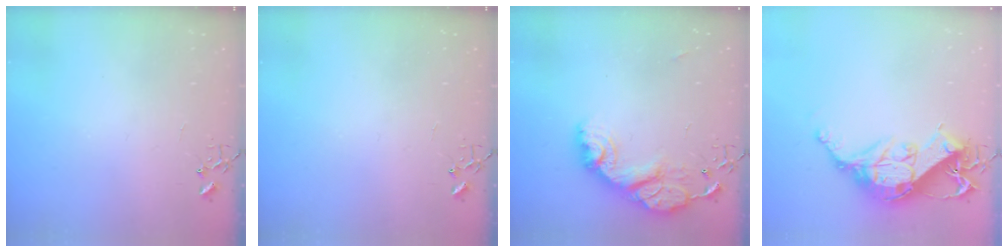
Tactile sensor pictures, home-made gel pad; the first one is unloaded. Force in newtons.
{"total": 0.0}
{"total": 15.7, "press": 15.6, "slide": 1.2}
{"total": 15.8, "press": 15.7, "slide": 1.2}